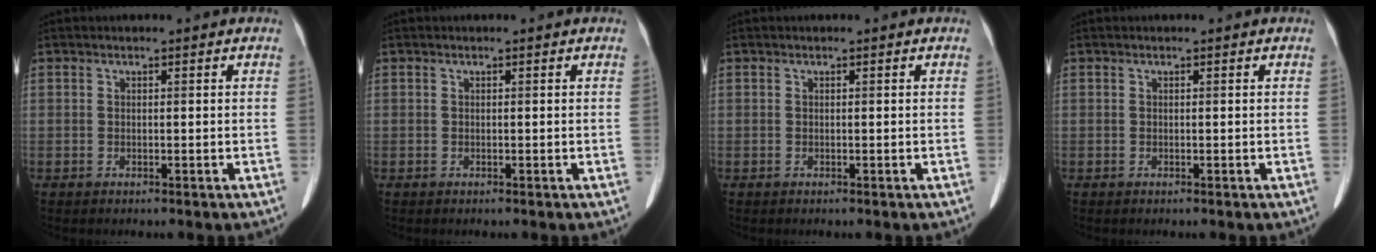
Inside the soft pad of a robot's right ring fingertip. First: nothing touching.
{"total": 0.0}
{"total": 0.0}
{"total": 0.0}